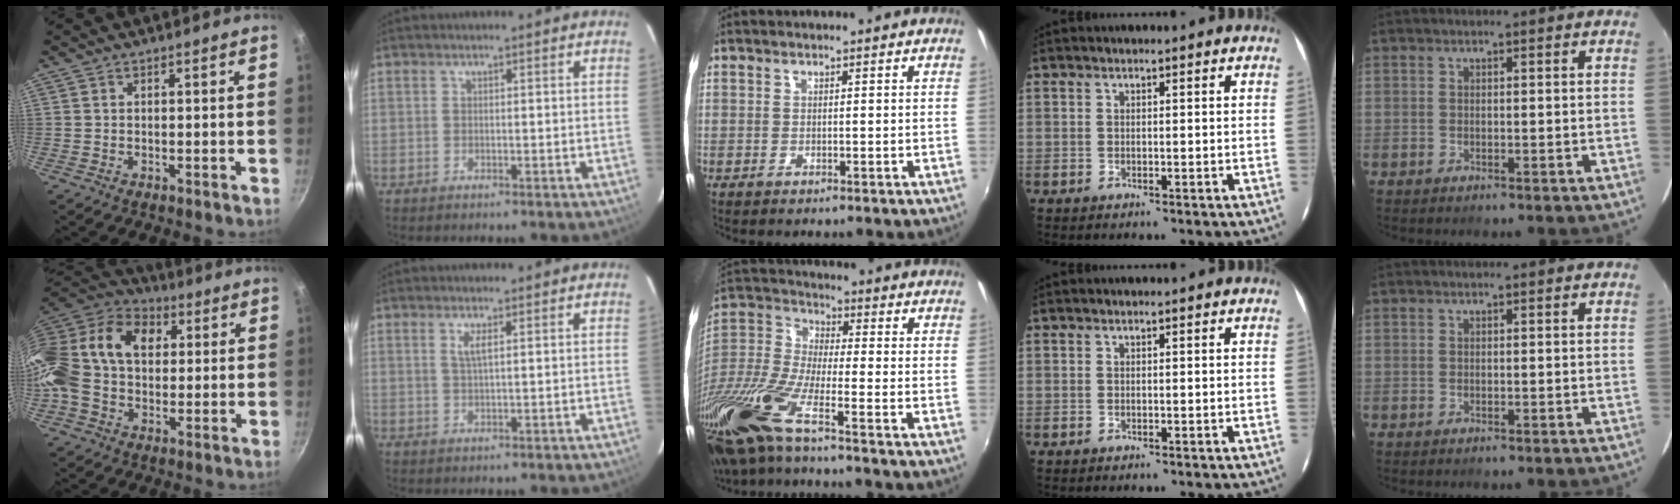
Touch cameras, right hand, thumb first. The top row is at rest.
{"thumb": {"total": 22.6, "force": [2.7, 16.3, 15.4], "torque": [-0.301, 0.050, 0.029]}, "index": {"total": 2.1, "force": [0.9, 0.2, 1.9], "torque": [-0.037, 0.002, 0.017]}, "middle": {"total": 15.6, "force": [-9.8, 2.2, 12.0], "torque": [-0.260, -0.033, -0.205]}}